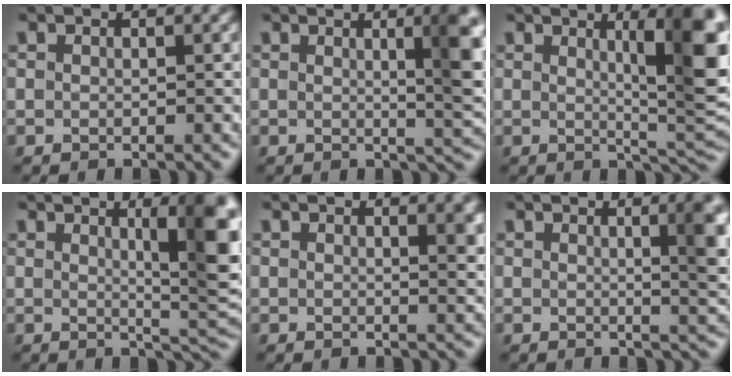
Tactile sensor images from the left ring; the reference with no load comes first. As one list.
[{"total": 7.4, "force": [1.4, 2.1, 7.0], "torque": [-0.056, 0.006, 0.018]}, {"total": 10.2, "force": [2.5, 2.4, 9.6], "torque": [-0.106, 0.003, 0.038]}, {"total": 9.3, "force": [2.2, 2.2, 8.7], "torque": [-0.096, 0.003, 0.035]}, {"total": 3.0, "force": [1.2, 1.1, 2.5], "torque": [-0.019, 0.001, 0.015]}, {"total": 5.9, "force": [1.1, 1.9, 5.5], "torque": [-0.038, 0.007, 0.013]}]